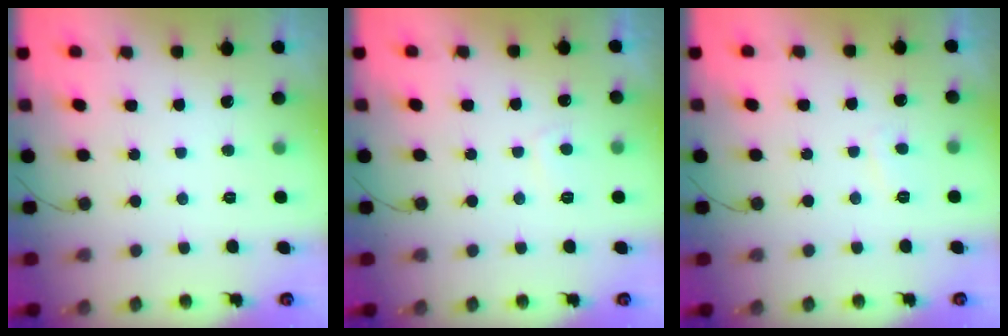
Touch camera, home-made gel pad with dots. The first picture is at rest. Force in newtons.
{"total": 2.1, "press": 2.0, "slide": 0.6}
{"total": 2.0, "press": 1.9, "slide": 0.6}